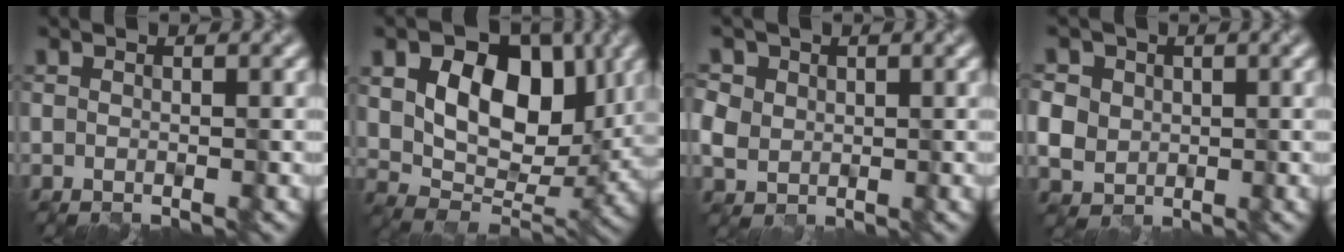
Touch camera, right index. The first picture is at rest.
{"total": 10.9, "force": [3.1, 7.2, 7.6], "torque": [-0.118, -0.007, 0.048]}
{"total": 4.1, "force": [1.5, 3.6, 1.5], "torque": [-0.052, 0.022, 0.025]}
{"total": 5.9, "force": [1.4, 5.3, 2.2], "torque": [-0.047, 0.022, 0.011]}